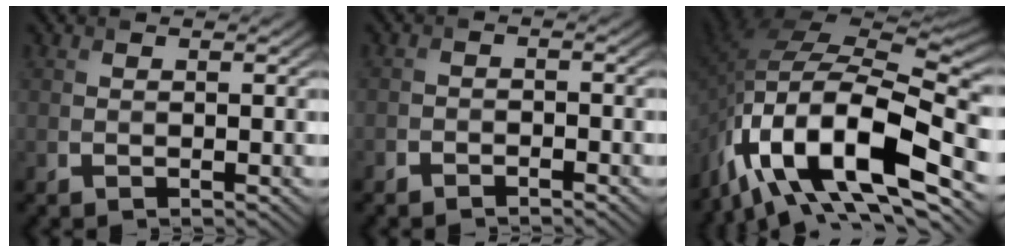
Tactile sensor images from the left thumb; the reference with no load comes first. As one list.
[{"total": 1.6, "force": [-1.6, 0.3, 0.0], "torque": [-0.002, -0.002, -0.033]}, {"total": 18.8, "force": [-9.8, 8.4, 13.6], "torque": [-0.285, -0.020, -0.174]}]